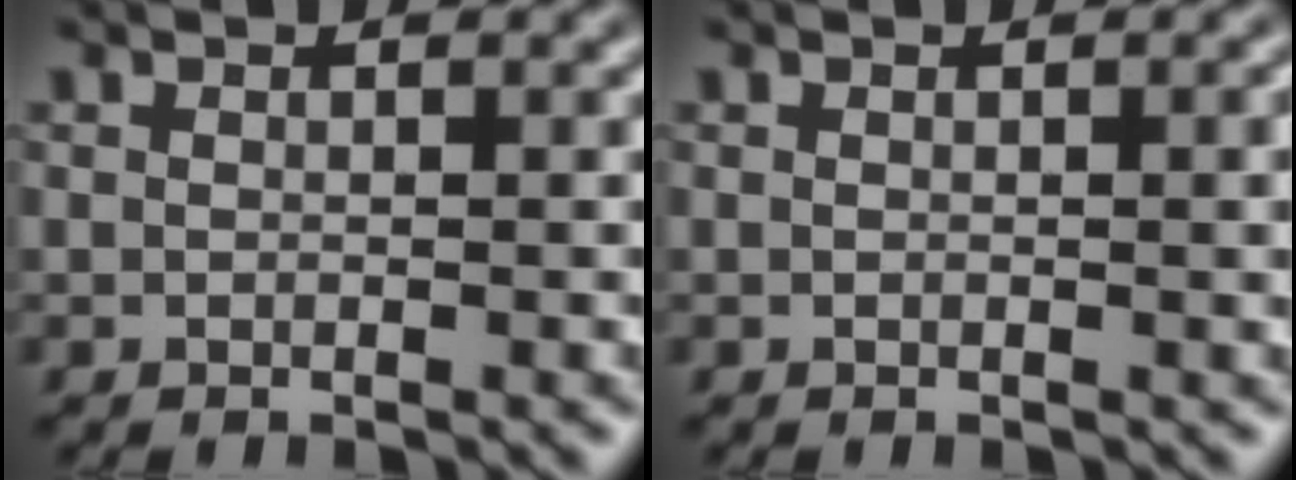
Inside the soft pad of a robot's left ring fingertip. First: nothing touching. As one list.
[{"total": 1.8, "force": [0.1, 0.5, 1.7], "torque": [-0.018, 0.002, 0.000]}]